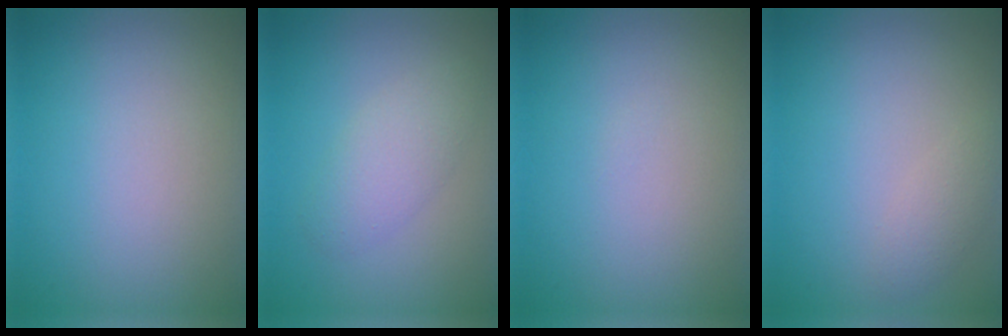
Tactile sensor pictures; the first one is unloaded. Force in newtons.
{"total": 2.8, "press": 2.8, "slide": 0.0}
{"total": 0.0}
{"total": 1.4, "press": 1.4, "slide": 0.1}